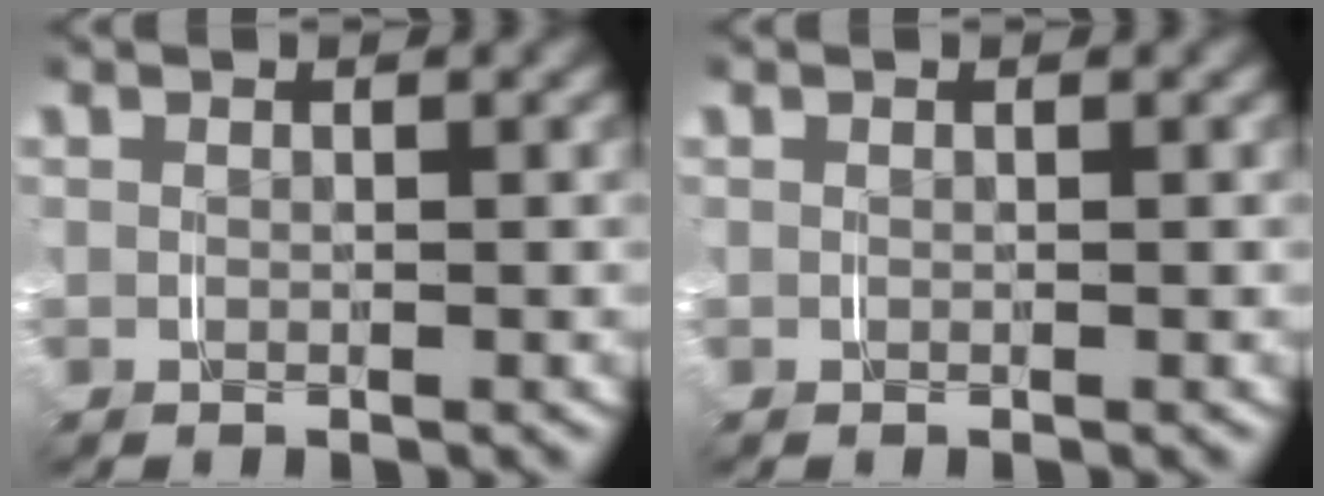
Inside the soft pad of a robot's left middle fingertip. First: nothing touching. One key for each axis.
{"total": 0.0}